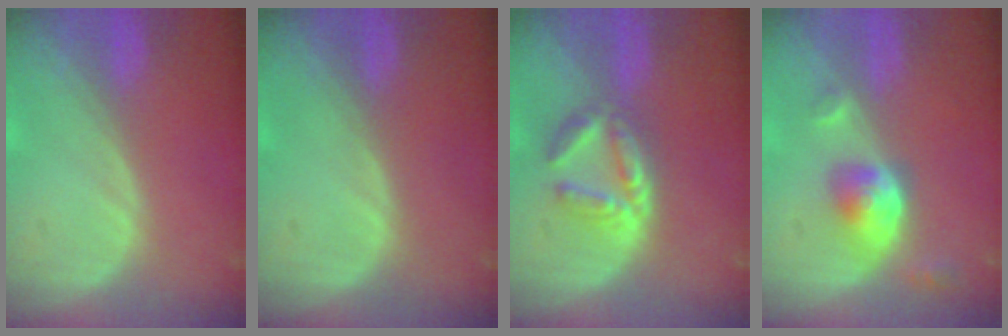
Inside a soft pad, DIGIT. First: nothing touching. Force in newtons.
{"total": 0.0}
{"total": 5.3, "press": 5.3, "slide": 0.8}
{"total": 5.5, "press": 5.0, "slide": 2.3}